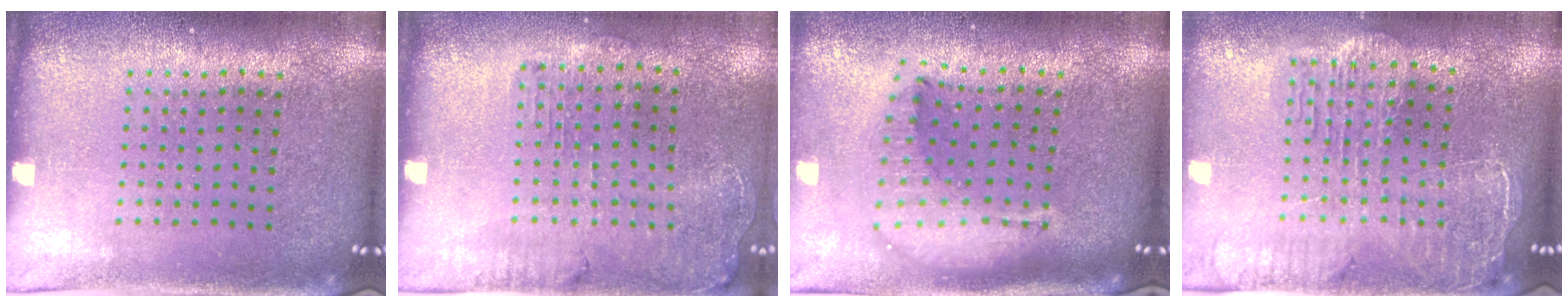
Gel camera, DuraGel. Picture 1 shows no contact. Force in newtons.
{"total": 1.3, "press": 1.2, "slide": 0.4}
{"total": 2.2, "press": 1.7, "slide": 1.4}
{"total": 2.3, "press": 2.0, "slide": 1.1}